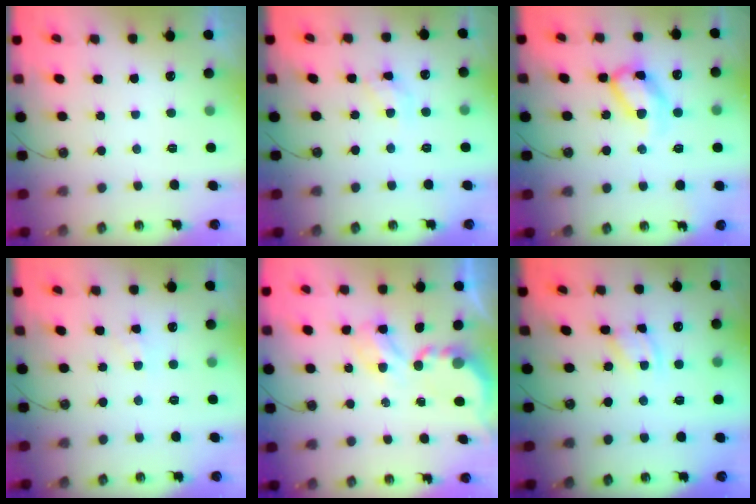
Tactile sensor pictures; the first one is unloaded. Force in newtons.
{"total": 7.3, "press": 7.3, "slide": 0.4}
{"total": 13.3, "press": 13.3, "slide": 1.2}
{"total": 2.8, "press": 2.8, "slide": 0.5}
{"total": 4.5, "press": 4.5, "slide": 0.3}
{"total": 3.4, "press": 3.4, "slide": 0.2}